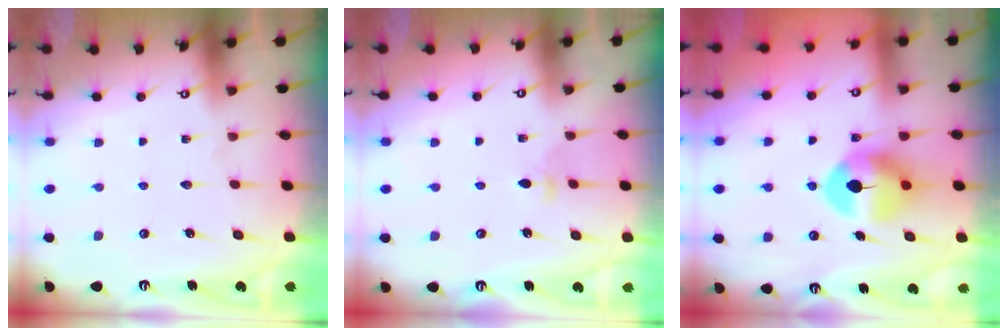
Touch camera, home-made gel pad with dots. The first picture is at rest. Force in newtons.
{"total": 3.1, "press": 3.1, "slide": 0.6}
{"total": 9.1, "press": 9.0, "slide": 1.3}